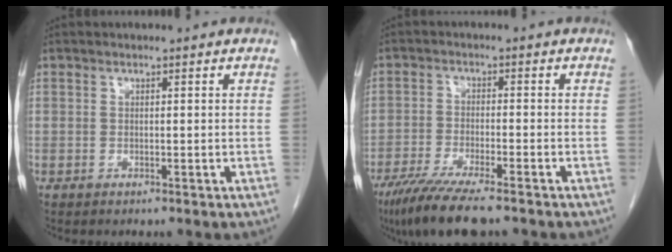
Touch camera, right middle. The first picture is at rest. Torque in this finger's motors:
{"motor_torque": [1.04, -0.87, 0.14, 0.05]}